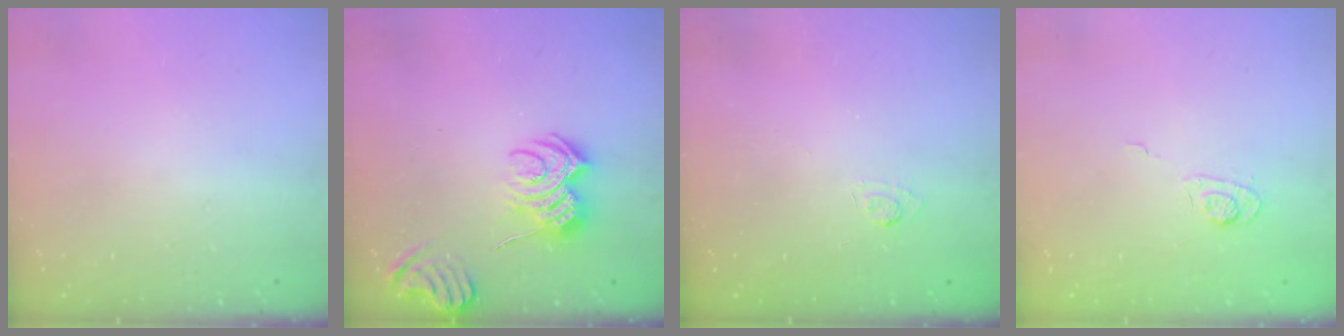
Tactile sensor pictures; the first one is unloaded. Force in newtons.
{"total": 5.7, "press": 5.7, "slide": 0.5}
{"total": 2.1, "press": 1.5, "slide": 1.4}
{"total": 3.6, "press": 3.2, "slide": 1.6}